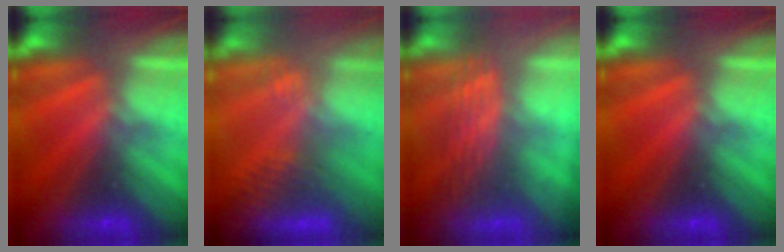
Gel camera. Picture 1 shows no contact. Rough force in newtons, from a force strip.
{"total": 2.7}
{"total": 3.1}
{"total": 0.0}